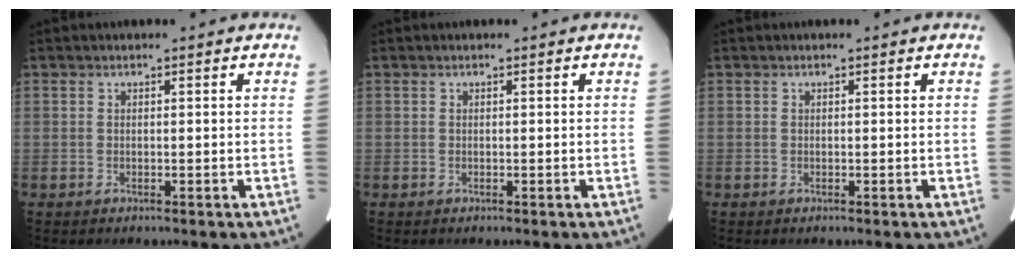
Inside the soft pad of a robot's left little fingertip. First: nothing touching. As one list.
[{"total": 0.0}, {"total": 0.0}]